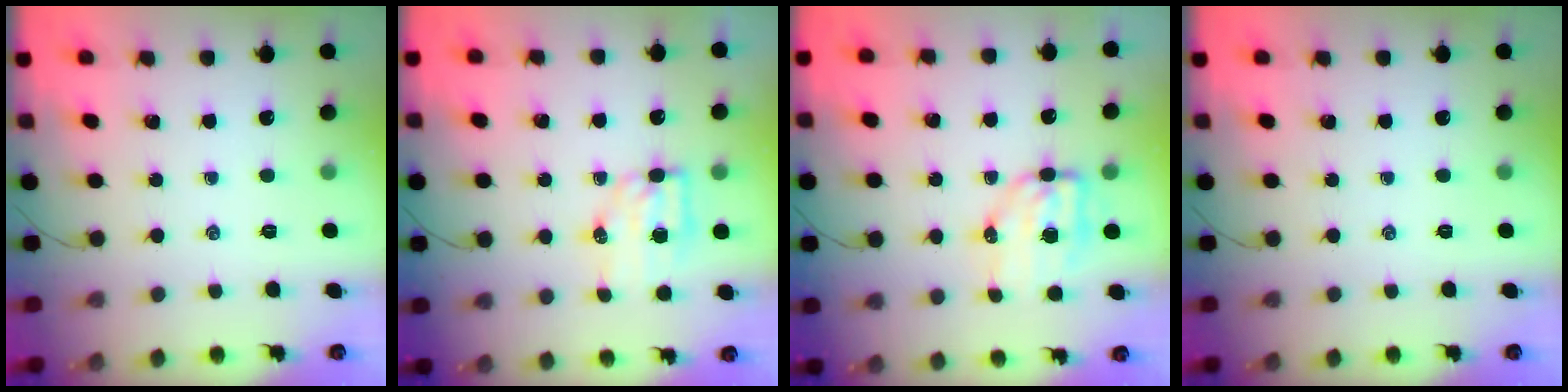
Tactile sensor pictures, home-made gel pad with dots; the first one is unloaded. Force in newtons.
{"total": 7.1, "press": 7.0, "slide": 0.9}
{"total": 7.8, "press": 7.6, "slide": 1.5}
{"total": 0.0}